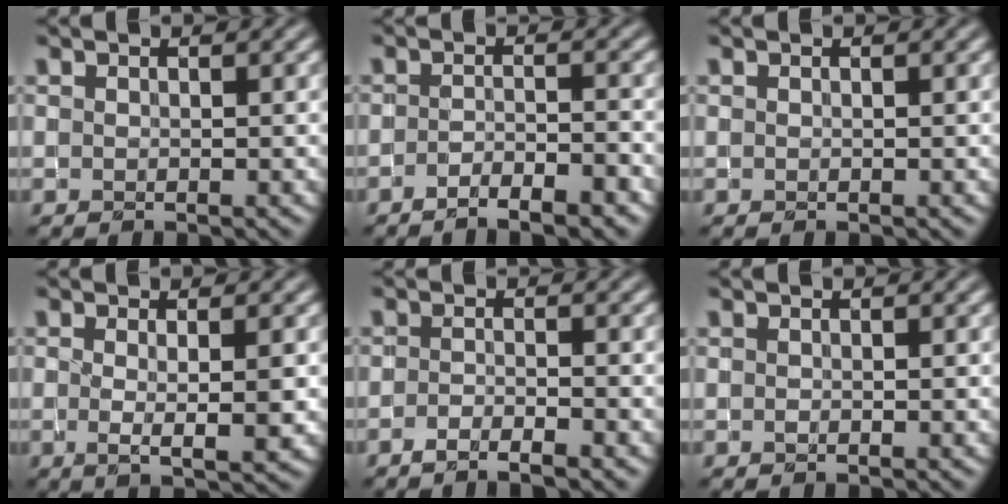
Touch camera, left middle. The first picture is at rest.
{"total": 3.6, "force": [-2.5, 0.7, 2.4], "torque": [-0.038, 0.004, -0.043]}
{"total": 0.0}
{"total": 3.1, "force": [-0.1, 0.6, 3.0], "torque": [-0.052, -0.008, 0.001]}
{"total": 2.2, "force": [-1.5, 0.4, 1.5], "torque": [-0.027, -0.003, -0.033]}
{"total": 0.0}